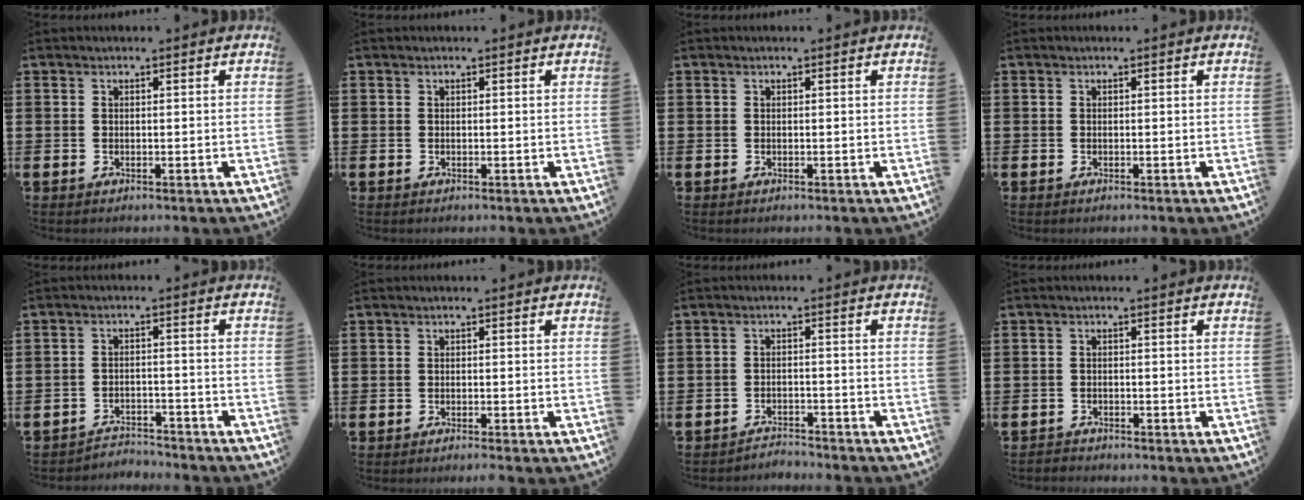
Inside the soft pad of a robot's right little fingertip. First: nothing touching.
{"total": 0.0}
{"total": 0.0}
{"total": 0.0}
{"total": 2.7, "force": [-2.7, 0.2, -0.2], "torque": [-0.005, 0.003, -0.060]}
{"total": 0.6, "force": [-0.5, 0.0, 0.4], "torque": [-0.006, -0.004, -0.008]}
{"total": 2.3, "force": [-2.3, 0.0, -0.3], "torque": [-0.002, 0.003, -0.051]}
{"total": 0.9, "force": [-0.9, 0.1, -0.1], "torque": [0.000, 0.002, -0.021]}